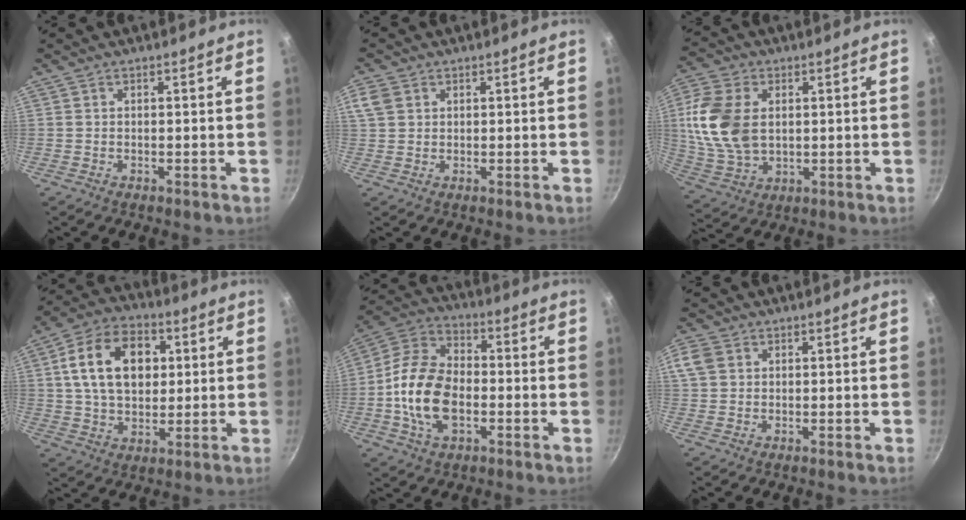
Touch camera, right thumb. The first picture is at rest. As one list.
[{"total": 4.3, "force": [1.6, 3.3, 2.2], "torque": [-0.038, 0.001, 0.029]}, {"total": 14.7, "force": [2.0, 9.8, 10.7], "torque": [-0.204, -0.006, 0.044]}, {"total": 16.7, "force": [3.7, 11.5, 11.6], "torque": [-0.171, 0.010, 0.054]}, {"total": 15.6, "force": [-2.6, 9.8, 11.8], "torque": [-0.206, 0.031, -0.064]}, {"total": 4.7, "force": [1.4, 3.7, 2.5], "torque": [-0.045, 0.004, 0.023]}]